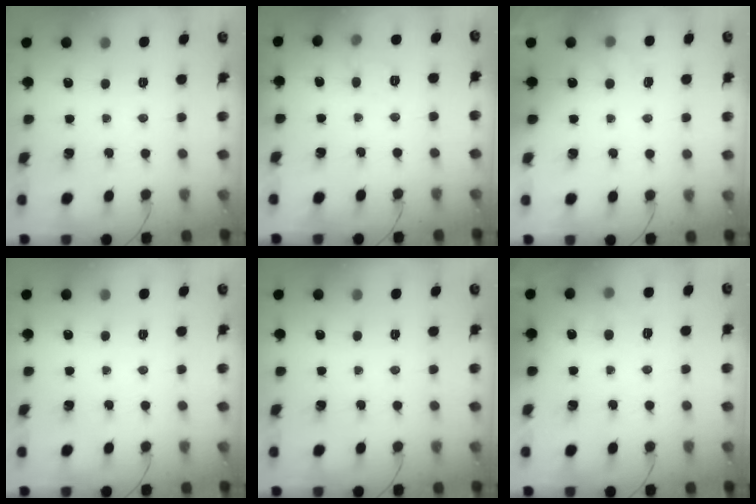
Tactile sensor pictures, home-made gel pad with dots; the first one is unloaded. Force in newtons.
{"total": 6.6, "press": 6.5, "slide": 1.3}
{"total": 2.4, "press": 1.9, "slide": 1.4}
{"total": 0.0}
{"total": 0.0}
{"total": 5.8, "press": 5.6, "slide": 1.2}